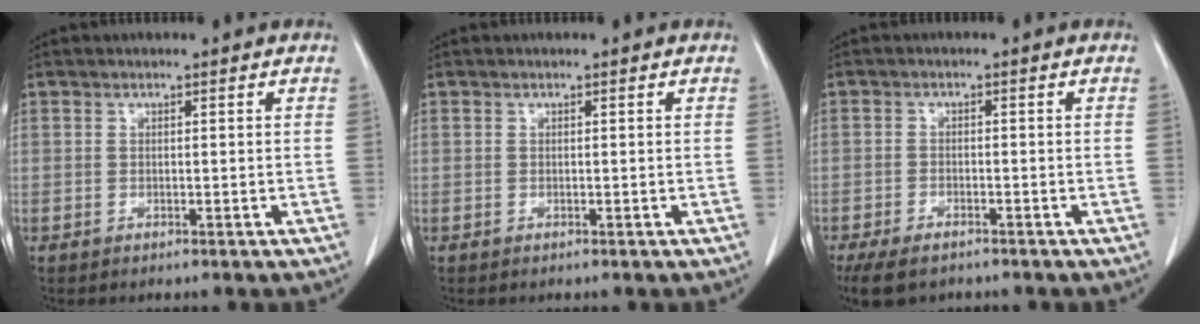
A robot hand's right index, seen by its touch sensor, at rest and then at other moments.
{"total": 0.0}
{"total": 6.9, "force": [-5.2, 2.7, 3.5], "torque": [-0.058, -0.009, -0.083]}